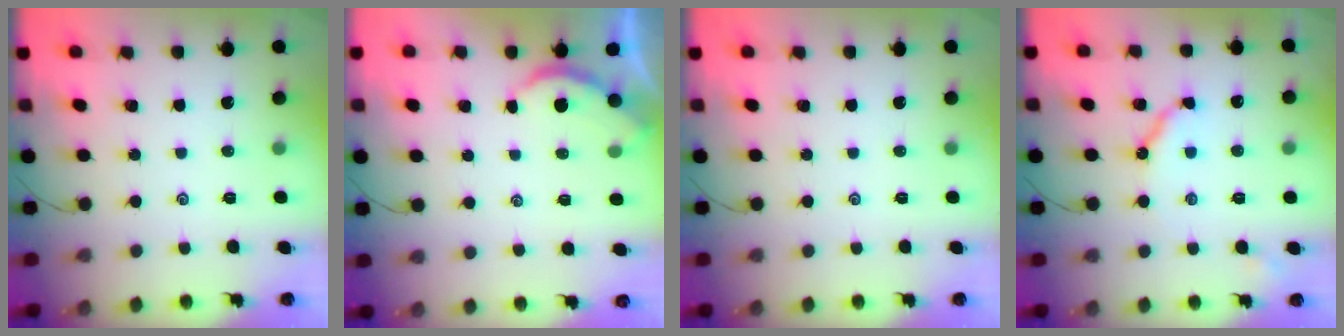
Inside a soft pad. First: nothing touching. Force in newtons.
{"total": 2.0, "press": 2.0, "slide": 0.2}
{"total": 0.0}
{"total": 8.8, "press": 8.7, "slide": 0.7}